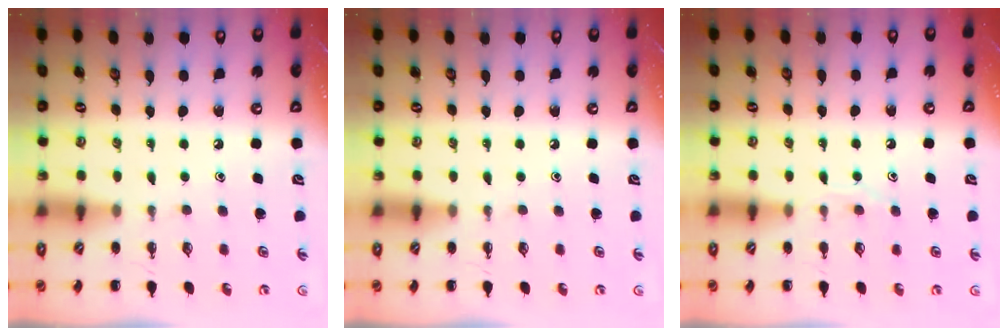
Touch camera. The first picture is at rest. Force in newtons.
{"total": 0.0}
{"total": 6.2, "press": 6.2, "slide": 0.8}